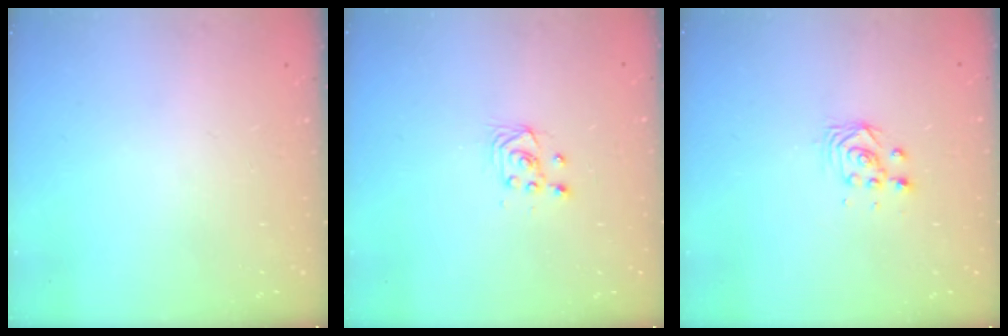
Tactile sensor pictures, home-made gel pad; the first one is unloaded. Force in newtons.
{"total": 2.9, "press": 2.6, "slide": 1.3}
{"total": 3.0, "press": 2.9, "slide": 0.3}